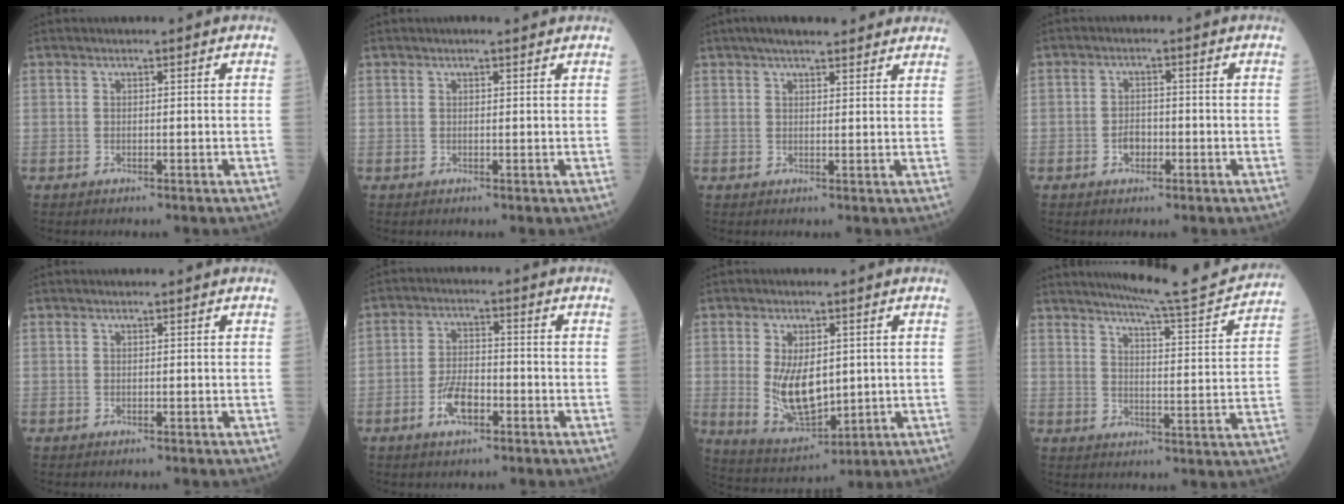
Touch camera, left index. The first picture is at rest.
{"total": 1.3, "force": [1.1, 0.1, 0.7], "torque": [-0.013, 0.008, 0.016]}
{"total": 9.9, "force": [8.1, 2.0, 5.2], "torque": [-0.066, 0.033, 0.107]}
{"total": 2.6, "force": [-1.1, 1.7, 1.7], "torque": [-0.031, 0.004, -0.019]}
{"total": 0.0}
{"total": 5.5, "force": [-2.7, 2.2, 4.3], "torque": [-0.090, 0.002, -0.051]}
{"total": 9.6, "force": [0.4, 4.7, 8.4], "torque": [-0.161, -0.010, 0.025]}
{"total": 13.8, "force": [13.0, -0.5, 4.4], "torque": [-0.068, -0.032, 0.166]}